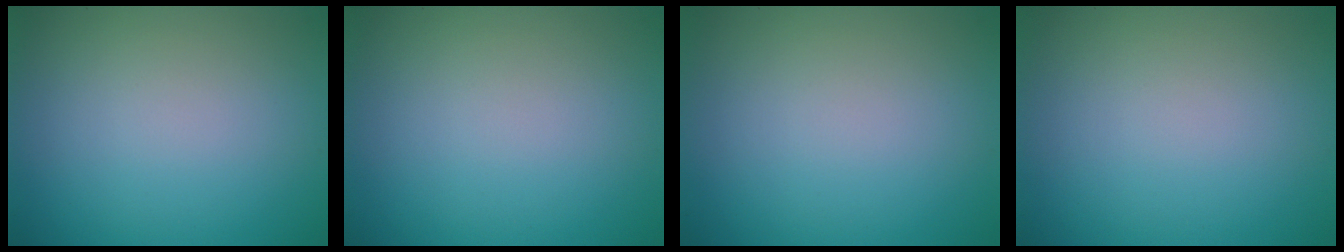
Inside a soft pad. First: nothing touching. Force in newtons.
{"total": 0.0}
{"total": 0.0}
{"total": 0.0}